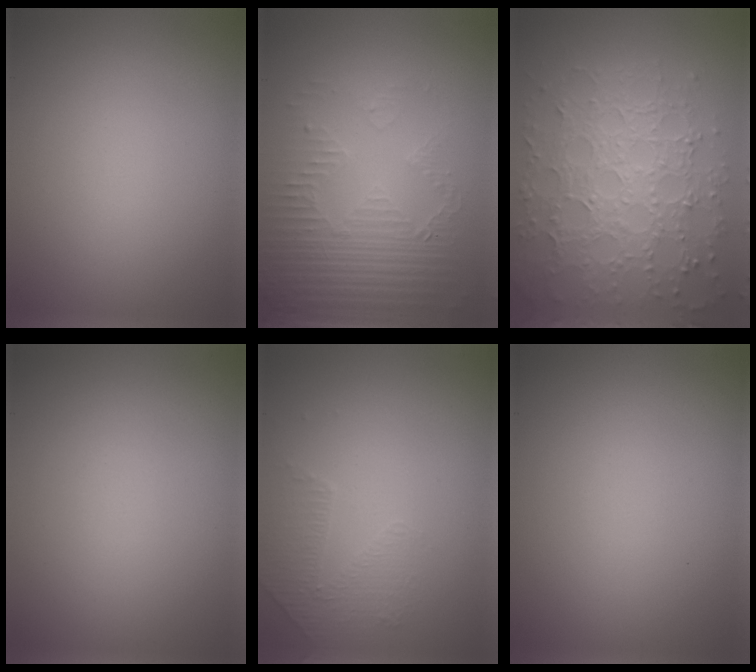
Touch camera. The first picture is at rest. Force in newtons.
{"total": 5.2, "press": 3.3, "slide": 3.9}
{"total": 8.2, "press": 5.9, "slide": 5.7}
{"total": 0.0}
{"total": 1.4, "press": 0.9, "slide": 1.1}
{"total": 0.0}